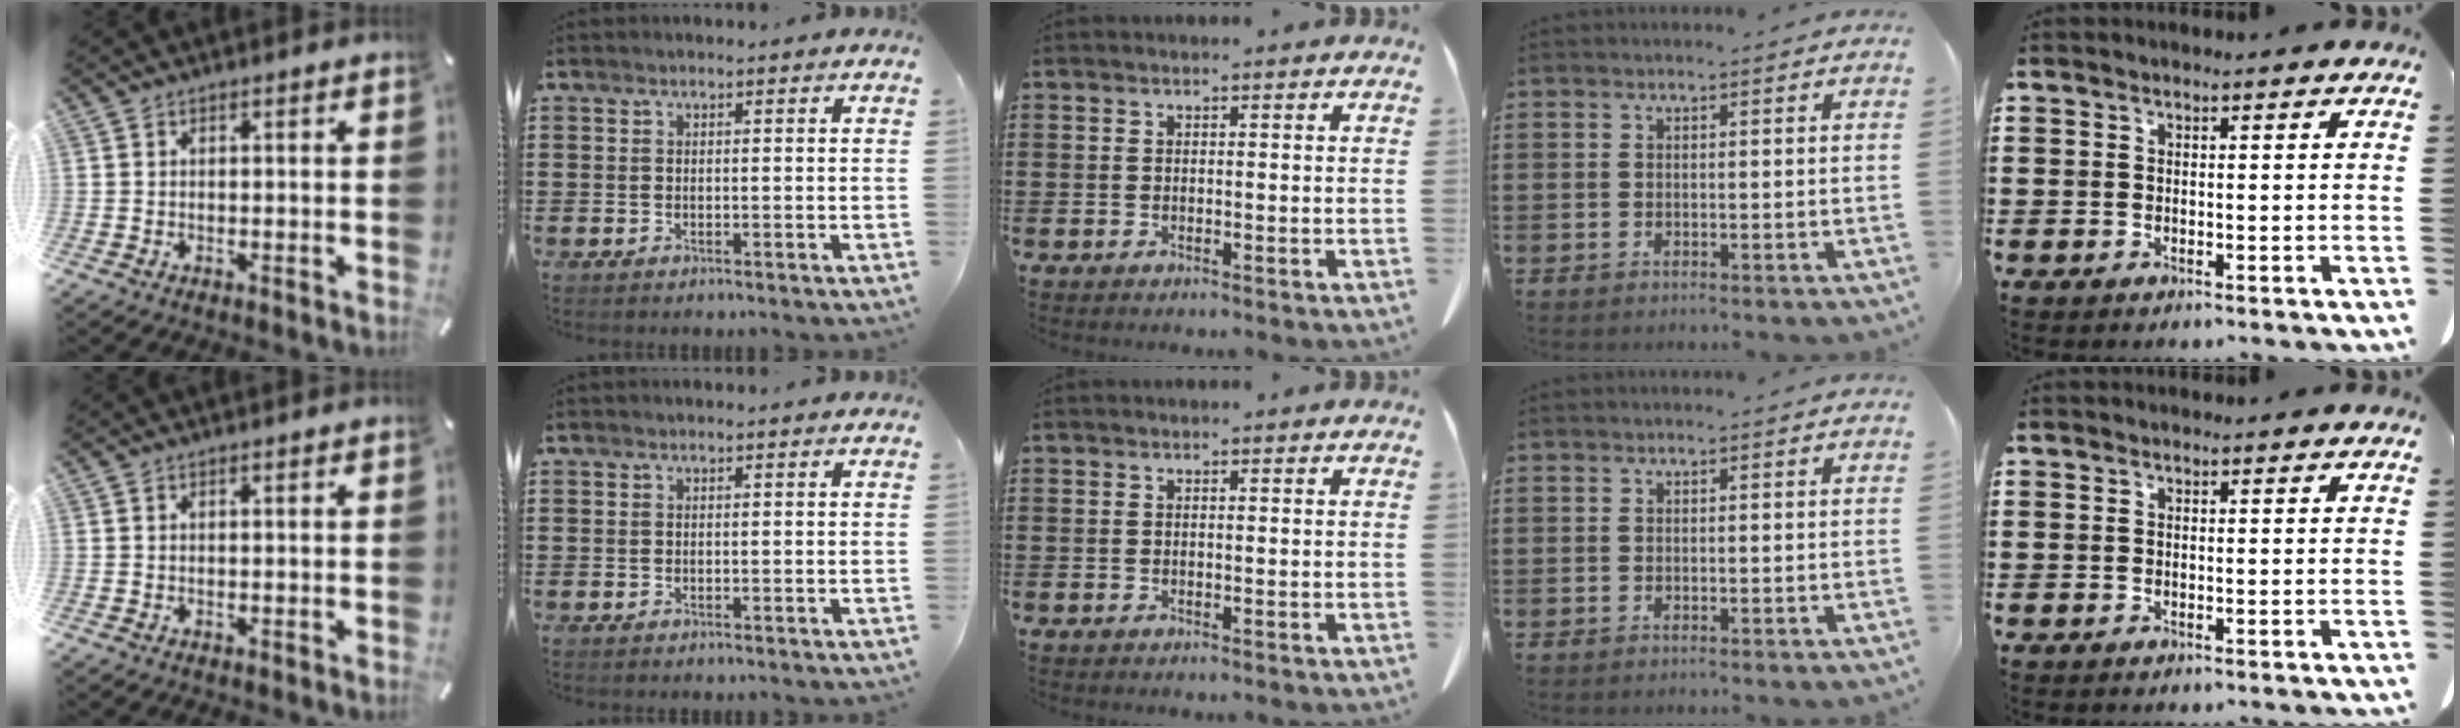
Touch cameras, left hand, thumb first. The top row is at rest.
{}